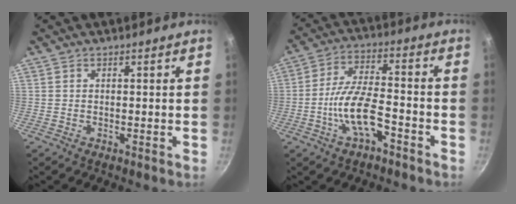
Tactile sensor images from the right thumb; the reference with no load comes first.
{"total": 10.5, "force": [-4.1, 4.3, 8.7], "torque": [-0.171, 0.038, -0.075]}